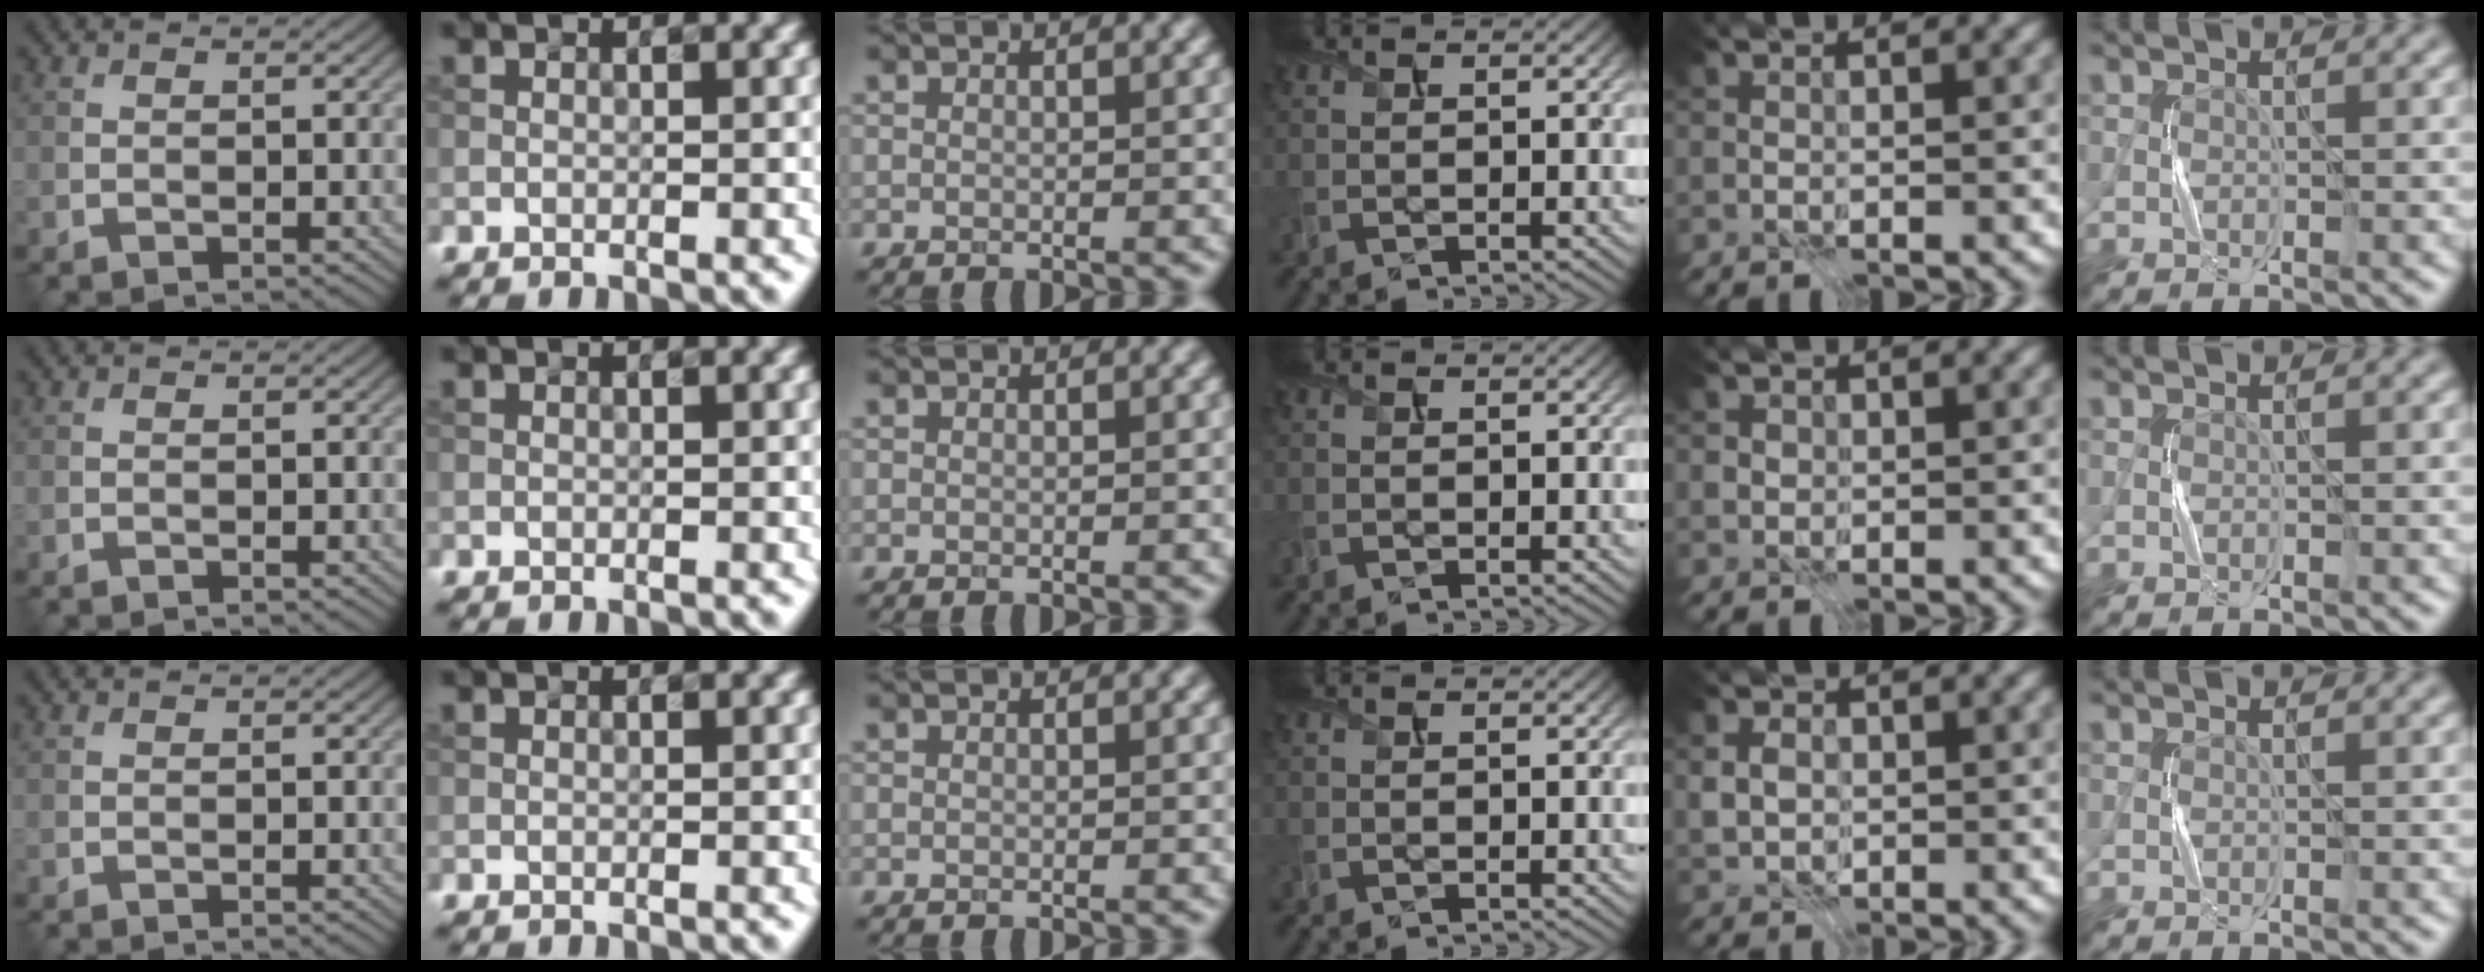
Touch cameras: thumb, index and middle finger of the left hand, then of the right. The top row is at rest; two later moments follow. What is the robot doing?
{"motion": "press", "object": "calculator"}